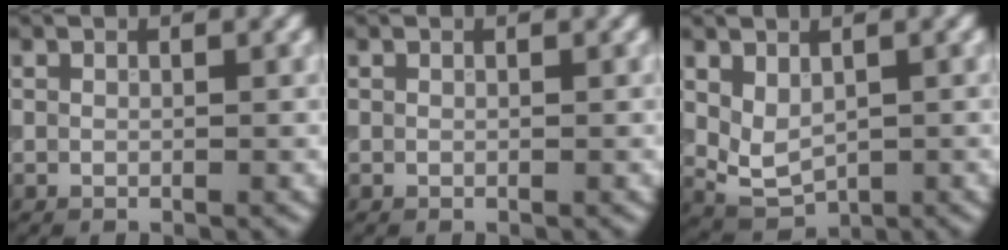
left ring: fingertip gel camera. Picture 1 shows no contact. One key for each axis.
{"total": 0.0}
{"total": 2.7, "fx": 0.7, "fy": 1.7, "fz": 1.9, "tx": -0.037, "ty": -0.007, "tz": 0.021}